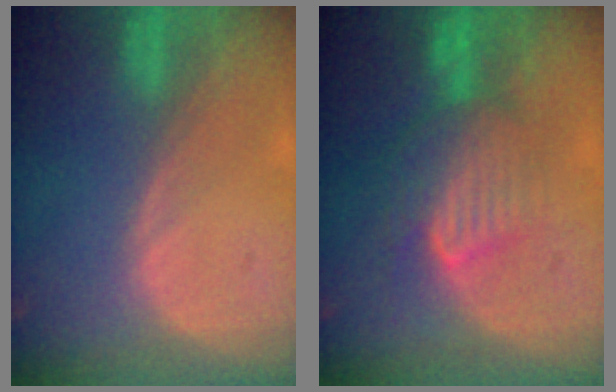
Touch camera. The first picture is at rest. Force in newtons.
{"total": 7.5, "press": 7.3, "slide": 1.6}